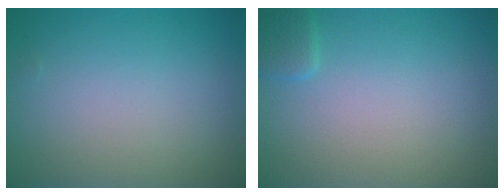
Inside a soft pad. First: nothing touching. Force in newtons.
{"total": 1.3, "press": 1.3, "slide": 0.2}